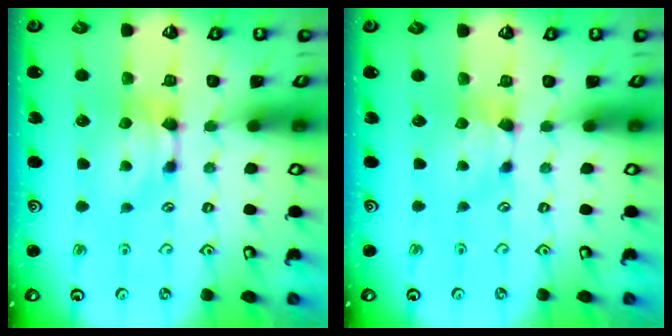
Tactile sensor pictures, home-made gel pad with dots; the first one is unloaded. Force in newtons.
{"total": 0.0}